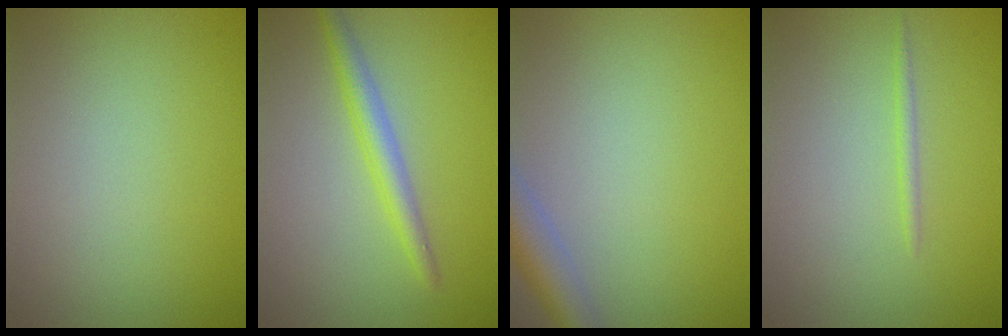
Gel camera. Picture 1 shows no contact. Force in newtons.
{"total": 2.4, "press": 2.4, "slide": 0.1}
{"total": 3.7, "press": 3.7, "slide": 0.2}
{"total": 0.7, "press": 0.7, "slide": 0.1}